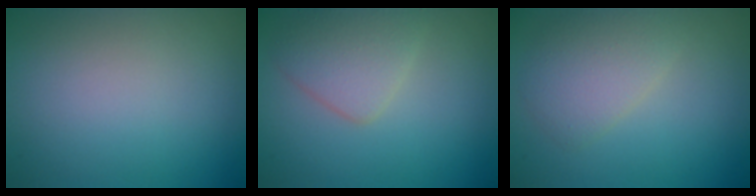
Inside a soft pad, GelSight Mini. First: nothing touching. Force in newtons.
{"total": 3.1, "press": 3.1, "slide": 0.4}
{"total": 2.9, "press": 2.9, "slide": 0.1}